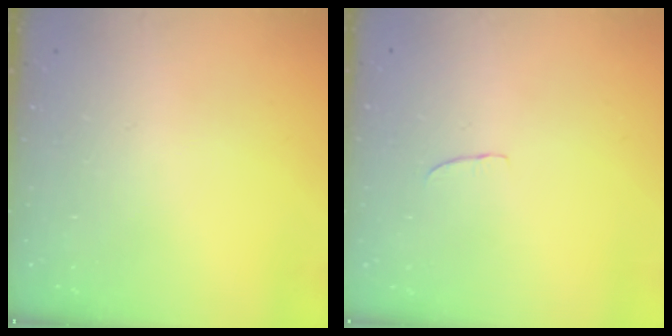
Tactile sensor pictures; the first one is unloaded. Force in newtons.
{"total": 3.7, "press": 3.7, "slide": 0.3}